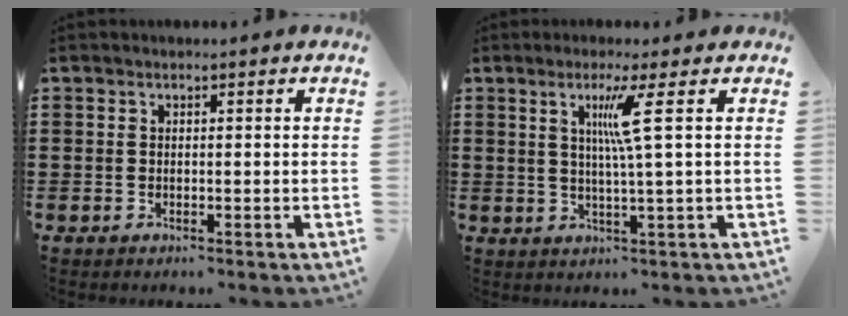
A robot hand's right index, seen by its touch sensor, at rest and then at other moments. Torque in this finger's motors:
{"motor_torque": [0.36, -0.26, 0.33, 0.12]}